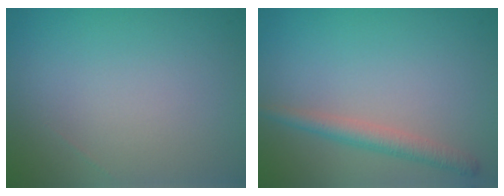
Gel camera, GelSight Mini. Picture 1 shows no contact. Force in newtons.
{"total": 2.3, "press": 2.3, "slide": 0.1}